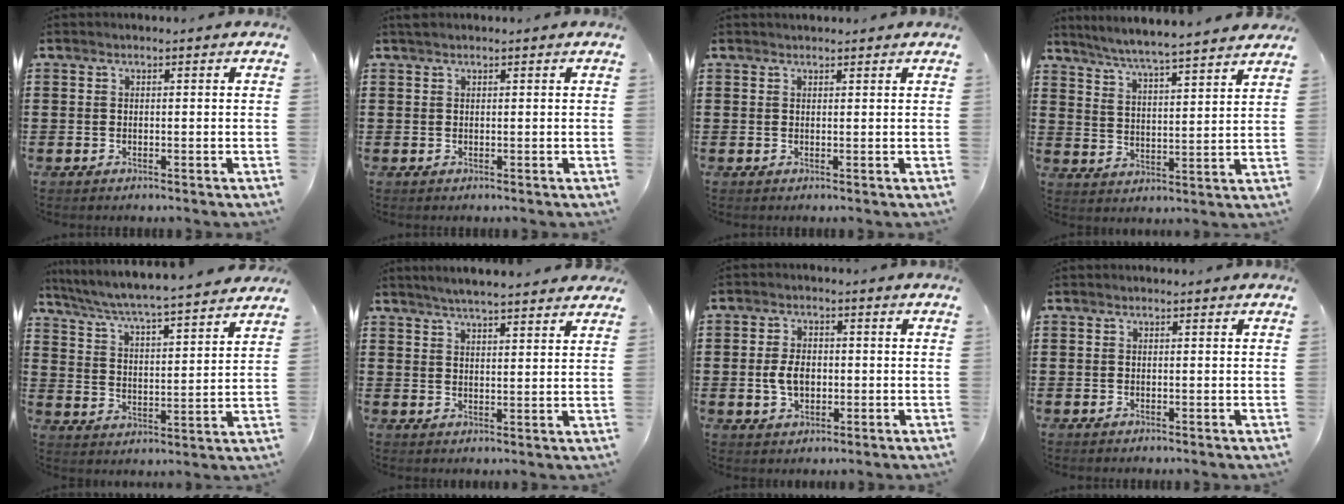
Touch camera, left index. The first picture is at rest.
{"total": 0.5, "force": [0.5, 0.1, 0.2], "torque": [-0.005, 0.002, 0.009]}
{"total": 0.9, "force": [0.9, 0.2, 0.0], "torque": [-0.002, 0.001, 0.017]}
{"total": 5.2, "force": [5.0, -0.7, 1.4], "torque": [-0.050, -0.035, 0.083]}
{"total": 4.7, "force": [4.4, -0.6, 1.5], "torque": [-0.051, -0.038, 0.066]}
{"total": 4.0, "force": [3.8, 0.0, 1.0], "torque": [-0.031, -0.012, 0.068]}
{"total": 4.6, "force": [-0.4, 3.0, 3.5], "torque": [-0.068, 0.002, -0.012]}
{"total": 0.0}